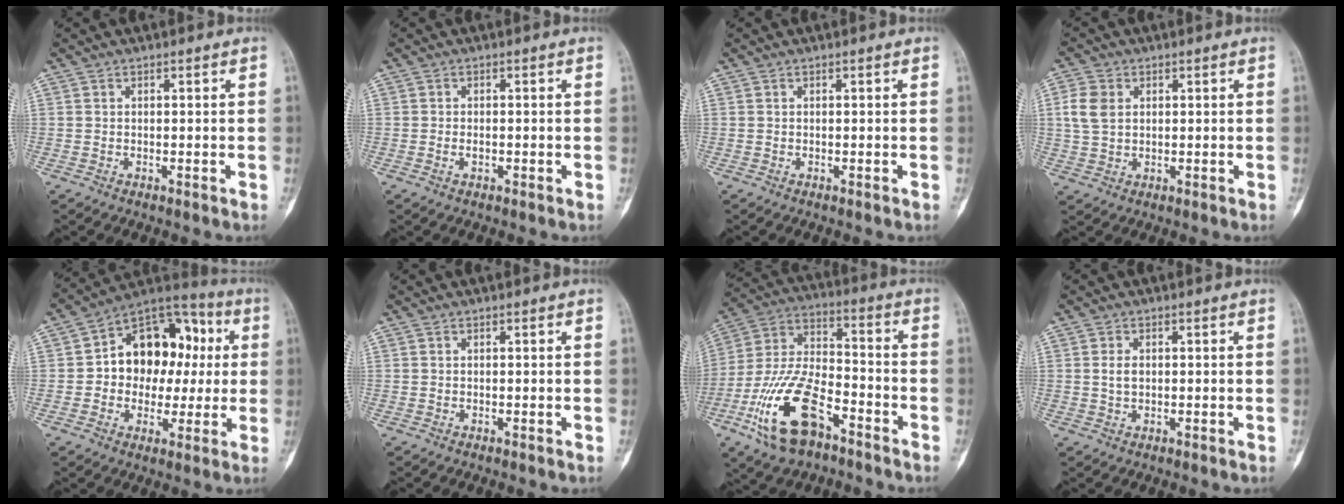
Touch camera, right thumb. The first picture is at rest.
{"total": 1.3, "force": [-0.4, 0.8, 0.9], "torque": [-0.017, 0.005, -0.007]}
{"total": 0.0}
{"total": 5.6, "force": [1.4, 4.1, 3.6], "torque": [-0.070, 0.003, 0.028]}
{"total": 17.6, "force": [1.6, 13.0, 11.8], "torque": [-0.107, 0.035, 0.015]}
{"total": 0.0}
{"total": 18.3, "force": [-9.3, 8.6, 13.2], "torque": [-0.261, 0.054, -0.174]}
{"total": 2.2, "force": [0.3, 1.5, 1.6], "torque": [-0.025, 0.000, 0.007]}